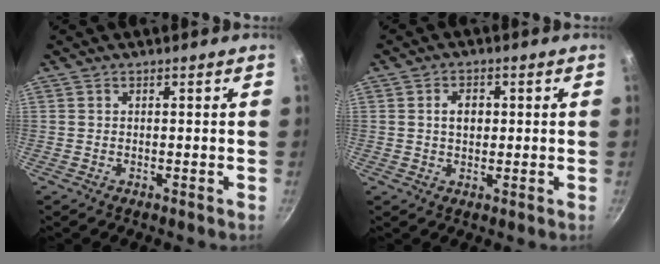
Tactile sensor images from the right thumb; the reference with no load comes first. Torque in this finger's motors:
{"motor_torque": [0.03, 1.31, 0.44, -0.15, 0.00]}